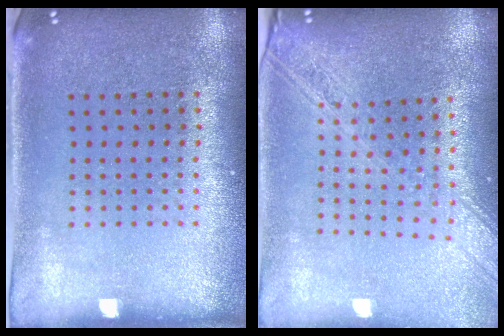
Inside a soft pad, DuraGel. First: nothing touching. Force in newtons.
{"total": 2.1, "press": 1.8, "slide": 1.1}